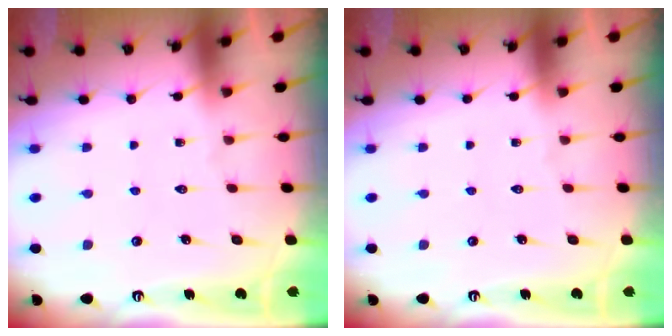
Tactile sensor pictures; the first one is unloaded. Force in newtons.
{"total": 0.0}